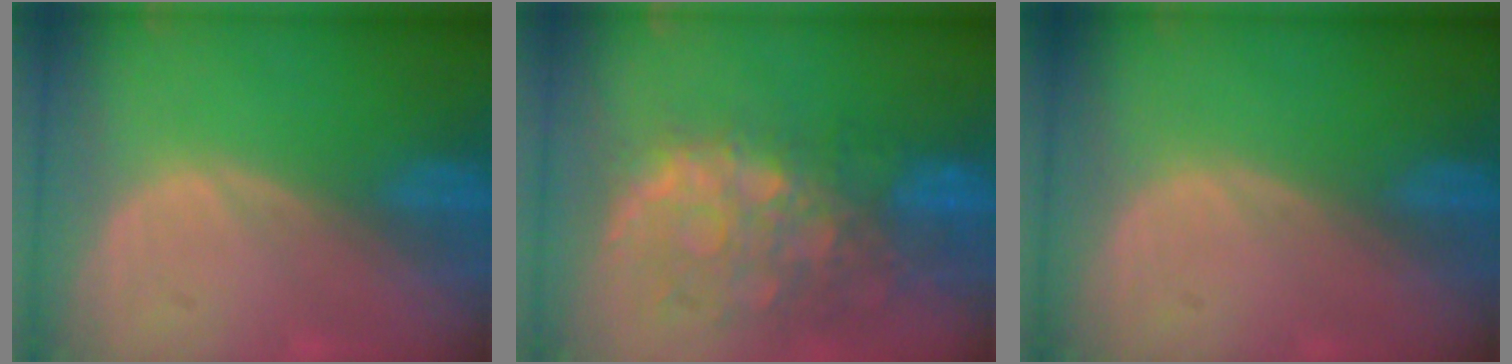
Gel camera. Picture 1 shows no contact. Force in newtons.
{"total": 11.0, "press": 9.5, "slide": 5.6}
{"total": 0.0}